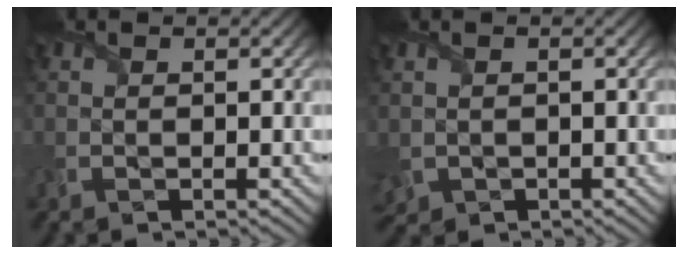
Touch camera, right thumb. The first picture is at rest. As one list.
[{"total": 2.2, "force": [-0.3, 2.0, 1.1], "torque": [-0.041, -0.014, -0.007]}]